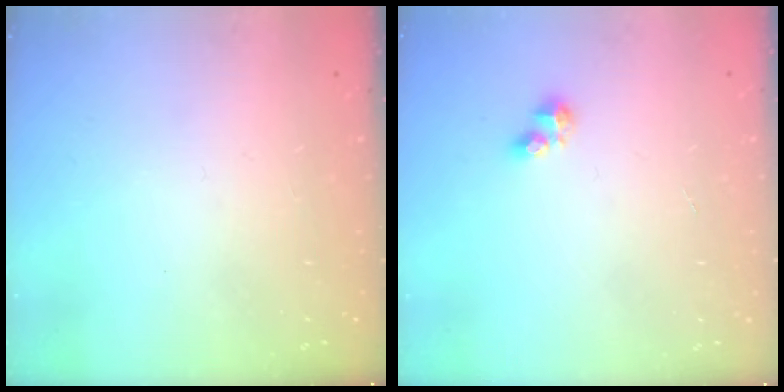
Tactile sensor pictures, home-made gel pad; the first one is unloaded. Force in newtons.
{"total": 3.5, "press": 3.5, "slide": 0.4}